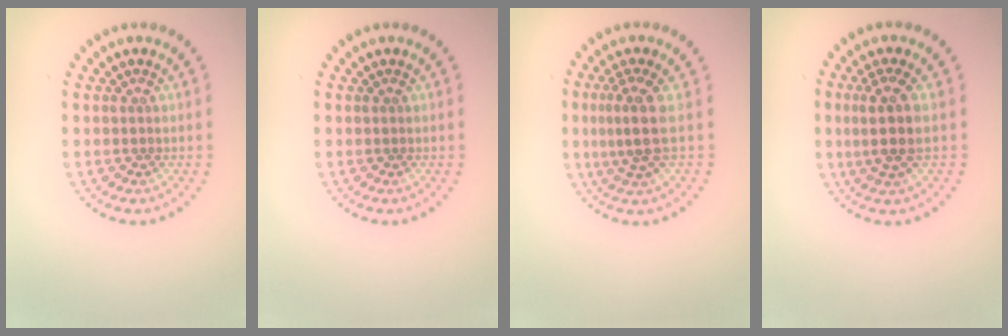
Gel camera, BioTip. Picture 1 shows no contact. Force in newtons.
{"total": 0.0}
{"total": 3.0, "press": 2.3, "slide": 1.9}
{"total": 3.3, "press": 2.8, "slide": 1.7}